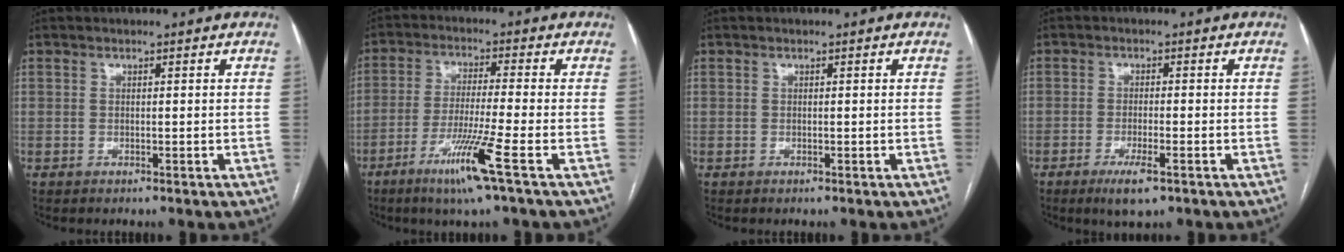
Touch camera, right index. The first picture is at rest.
{"total": 9.3, "force": [-4.7, -1.3, 7.9], "torque": [-0.148, -0.023, -0.090]}
{"total": 0.0}
{"total": 4.6, "force": [-2.5, 0.8, 3.7], "torque": [-0.068, -0.008, -0.038]}